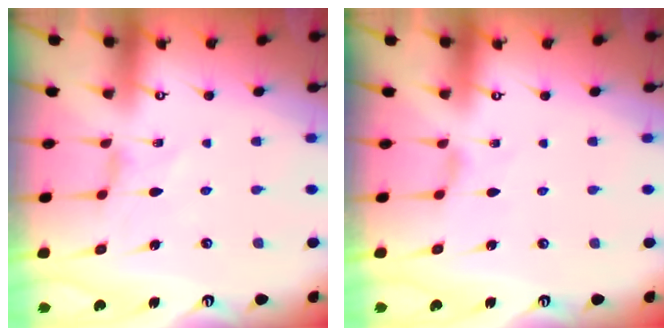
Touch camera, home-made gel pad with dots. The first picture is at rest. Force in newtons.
{"total": 1.1, "press": 1.1, "slide": 0.2}